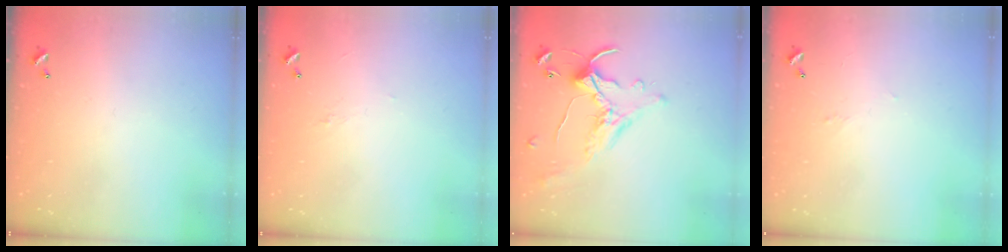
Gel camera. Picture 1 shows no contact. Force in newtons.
{"total": 1.5, "press": 1.4, "slide": 0.5}
{"total": 1.7, "press": 1.5, "slide": 0.8}
{"total": 0.9, "press": 0.7, "slide": 0.5}